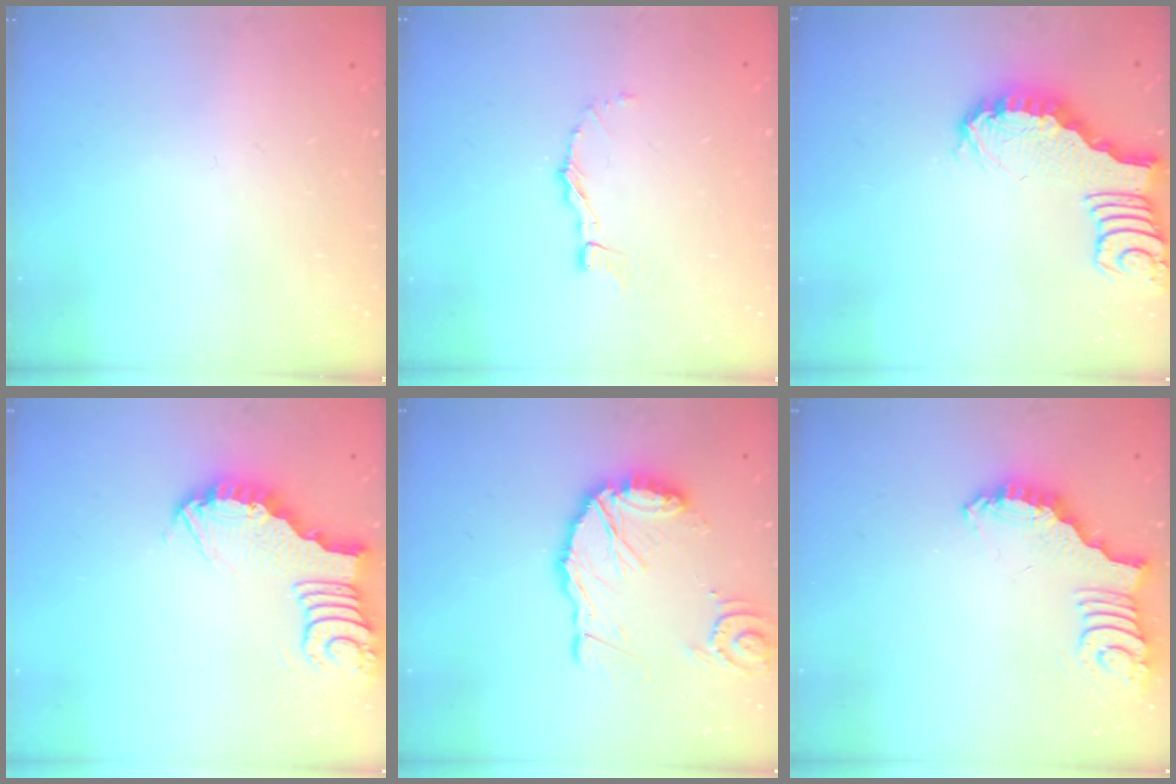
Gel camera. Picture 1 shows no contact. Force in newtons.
{"total": 3.3, "press": 3.3, "slide": 0.4}
{"total": 2.5, "press": 2.4, "slide": 0.5}
{"total": 3.9, "press": 3.9, "slide": 0.3}
{"total": 15.2, "press": 15.0, "slide": 2.1}
{"total": 2.7, "press": 2.7, "slide": 0.5}